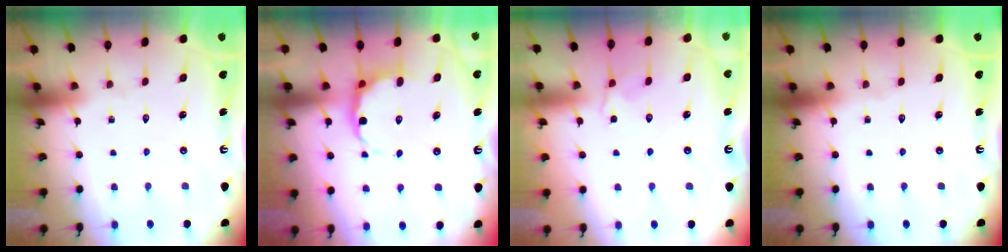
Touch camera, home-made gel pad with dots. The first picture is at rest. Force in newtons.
{"total": 7.1, "press": 7.0, "slide": 1.6}
{"total": 3.2, "press": 3.1, "slide": 0.8}
{"total": 0.0}